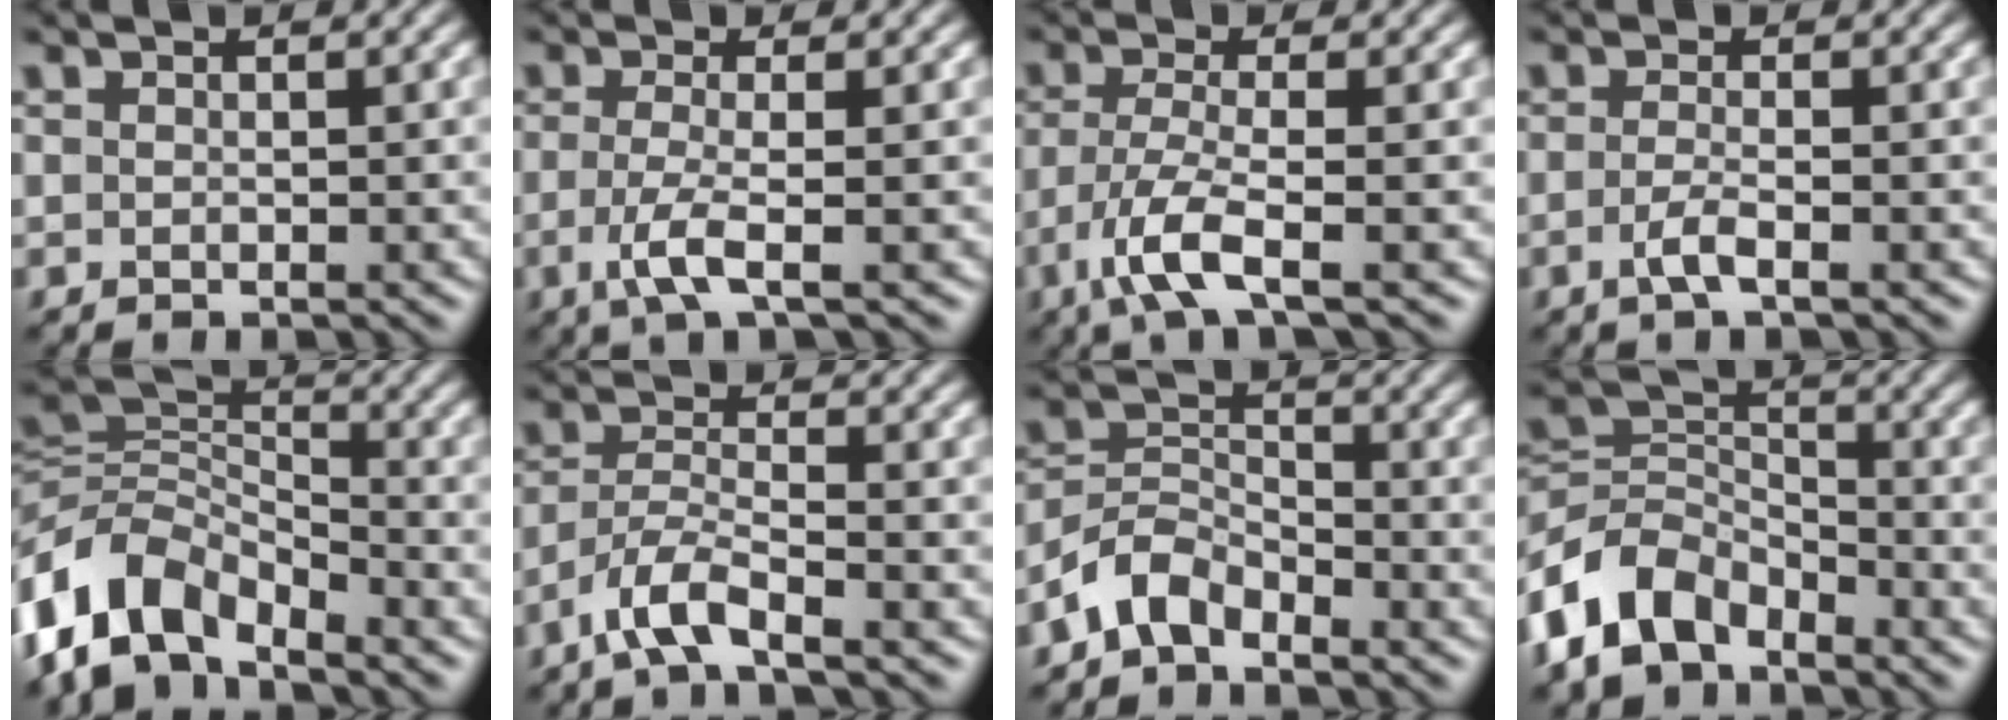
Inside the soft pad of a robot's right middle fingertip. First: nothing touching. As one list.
[{"total": 3.1, "force": [-1.0, 0.6, 2.9], "torque": [-0.065, -0.007, -0.026]}, {"total": 4.4, "force": [-2.3, 0.8, 3.7], "torque": [-0.082, -0.006, -0.054]}, {"total": 1.8, "force": [-0.7, 0.4, 1.6], "torque": [-0.035, 0.001, -0.020]}, {"total": 7.7, "force": [-4.7, 4.1, 4.4], "torque": [-0.081, 0.006, -0.102]}, {"total": 4.0, "force": [-2.8, 0.8, 2.7], "torque": [-0.059, 0.003, -0.066]}, {"total": 3.6, "force": [-2.7, 1.9, 1.5], "torque": [-0.030, 0.013, -0.066]}, {"total": 7.5, "force": [-4.8, 4.5, 3.7], "torque": [-0.079, 0.002, -0.107]}]